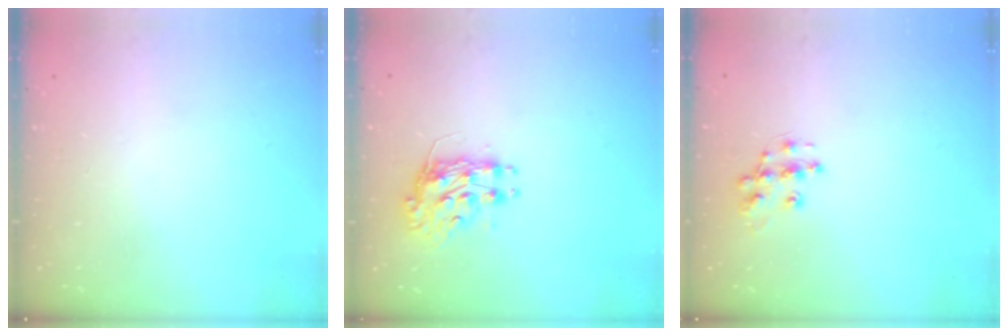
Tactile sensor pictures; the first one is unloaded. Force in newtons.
{"total": 9.1, "press": 9.0, "slide": 1.0}
{"total": 9.8, "press": 9.8, "slide": 0.6}